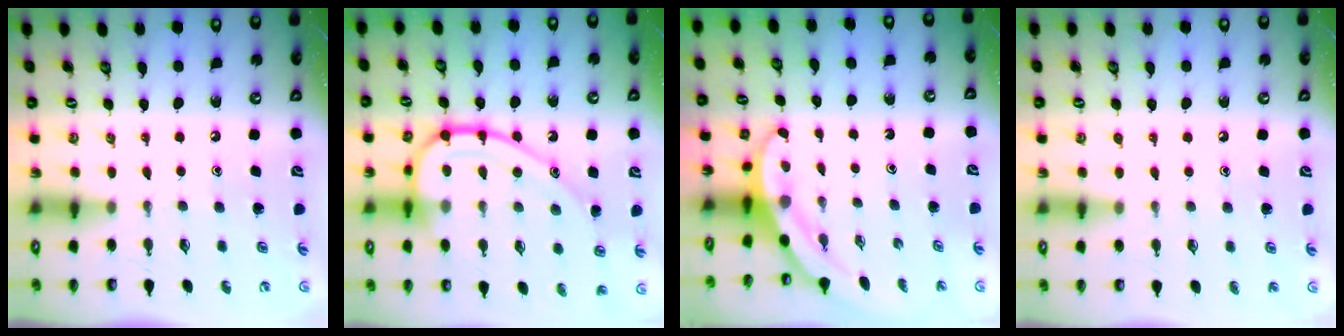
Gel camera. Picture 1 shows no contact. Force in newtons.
{"total": 17.6, "press": 17.6, "slide": 0.6}
{"total": 3.6, "press": 3.6, "slide": 0.2}
{"total": 2.7, "press": 2.6, "slide": 0.7}